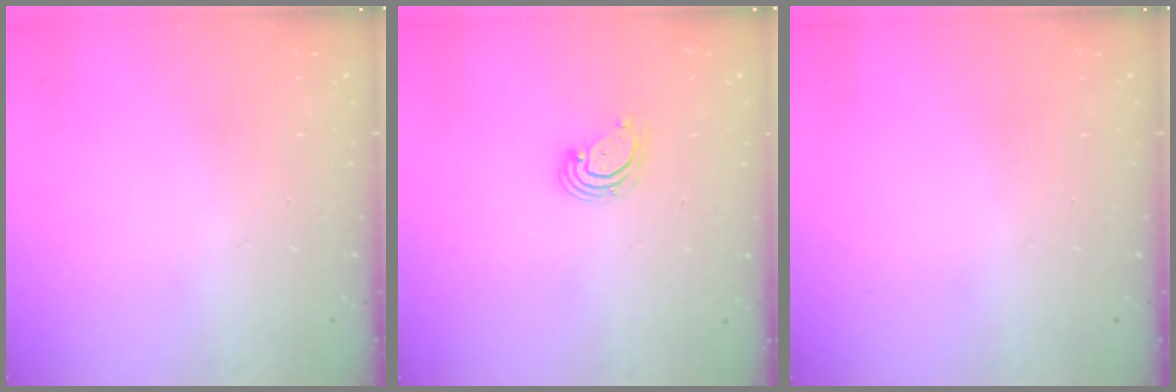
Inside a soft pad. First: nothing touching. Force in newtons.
{"total": 2.9, "press": 2.9, "slide": 0.1}
{"total": 0.0}